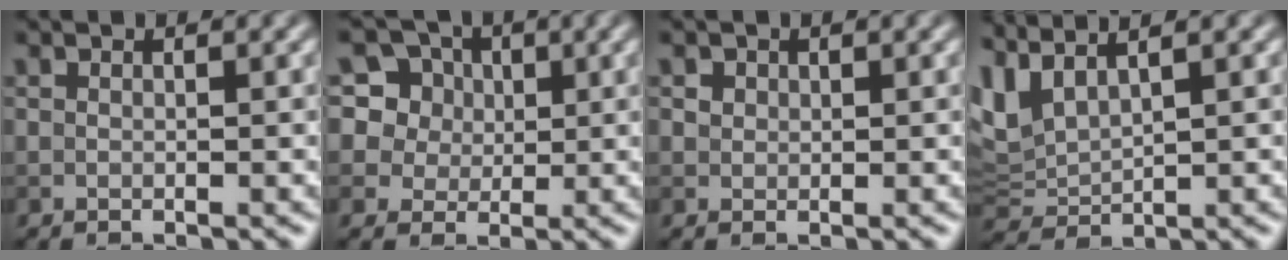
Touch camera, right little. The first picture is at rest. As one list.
[{"total": 10.9, "force": [5.2, 8.7, 4.0], "torque": [-0.113, 0.034, 0.082]}, {"total": 1.4, "force": [0.8, 1.1, 0.4], "torque": [-0.008, -0.005, 0.017]}, {"total": 4.1, "force": [2.9, 1.5, 2.5], "torque": [-0.072, 0.008, 0.066]}]